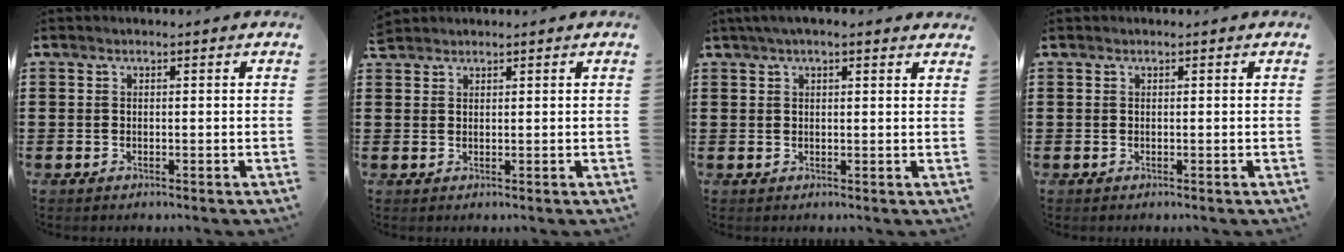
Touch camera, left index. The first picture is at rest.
{"total": 1.4, "force": [1.4, 0.3, 0.1], "torque": [-0.005, 0.002, 0.028]}
{"total": 2.6, "force": [1.9, 0.5, 1.7], "torque": [-0.036, 0.008, 0.033]}
{"total": 0.0}